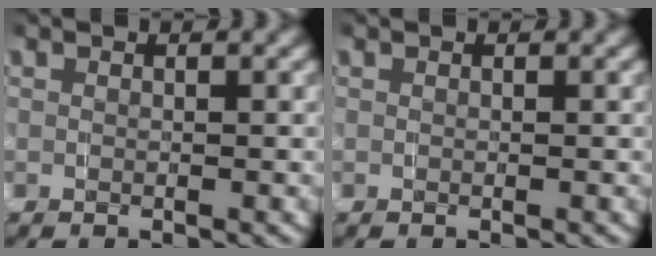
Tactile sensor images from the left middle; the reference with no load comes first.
{"total": 0.0}